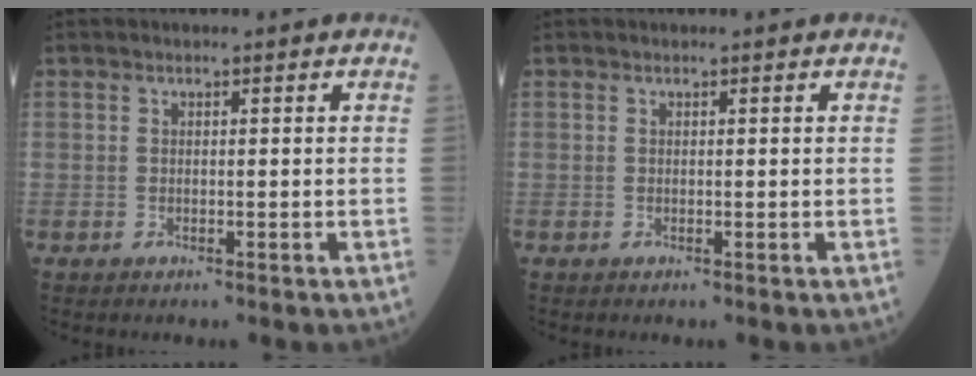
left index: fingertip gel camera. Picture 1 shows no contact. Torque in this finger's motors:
{"motor_torque": [0.07, 0.02, 0.02, 0.00]}